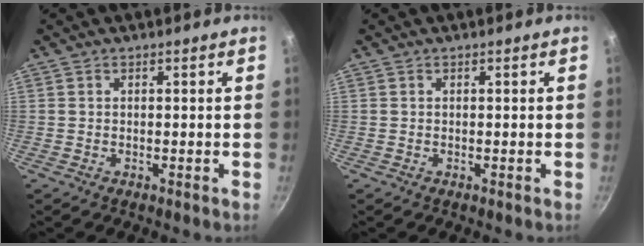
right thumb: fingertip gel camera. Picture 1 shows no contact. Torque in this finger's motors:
{"motor_torque": [-0.06, 0.06, -0.08, 0.08, 0.00]}